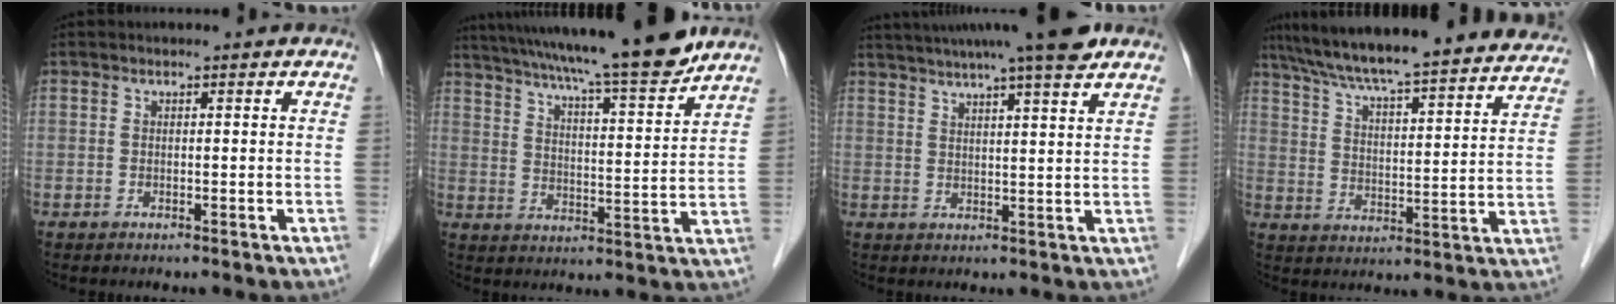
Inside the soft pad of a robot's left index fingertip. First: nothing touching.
{"total": 19.3, "force": [16.7, 0.2, 9.7], "torque": [-0.161, -0.003, 0.245]}
{"total": 13.1, "force": [10.9, -0.1, 7.3], "torque": [-0.123, 0.022, 0.146]}
{"total": 28.8, "force": [25.8, 3.5, 12.3], "torque": [-0.198, -0.017, 0.338]}